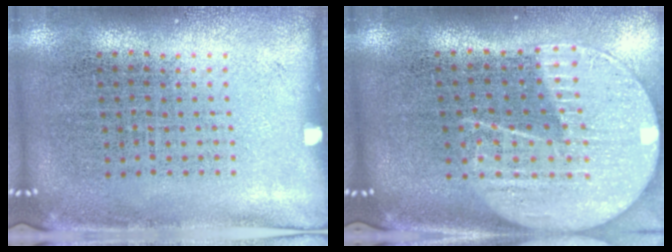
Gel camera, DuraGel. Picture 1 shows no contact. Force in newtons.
{"total": 2.2, "press": 1.9, "slide": 1.0}